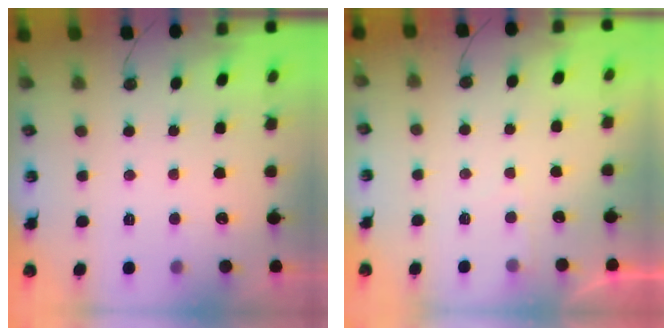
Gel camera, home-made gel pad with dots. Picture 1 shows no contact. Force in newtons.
{"total": 3.2, "press": 3.1, "slide": 0.4}